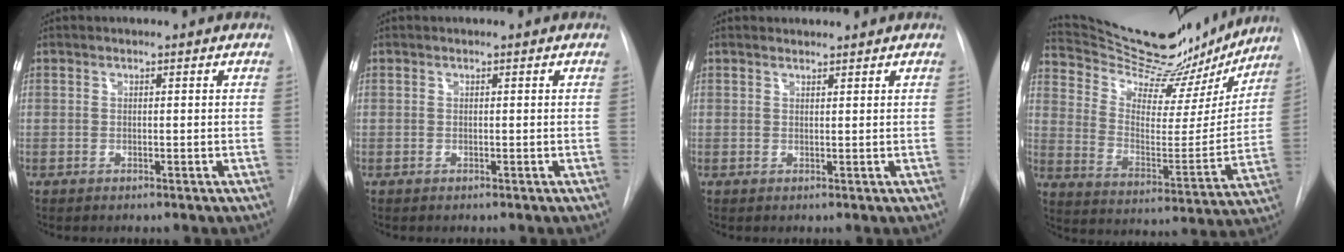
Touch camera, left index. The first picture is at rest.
{"total": 0.0}
{"total": 0.9, "force": [0.9, 0.0, -0.1], "torque": [-0.005, 0.007, 0.019]}
{"total": 24.4, "force": [22.3, 5.9, 7.9], "torque": [-0.124, -0.030, 0.318]}